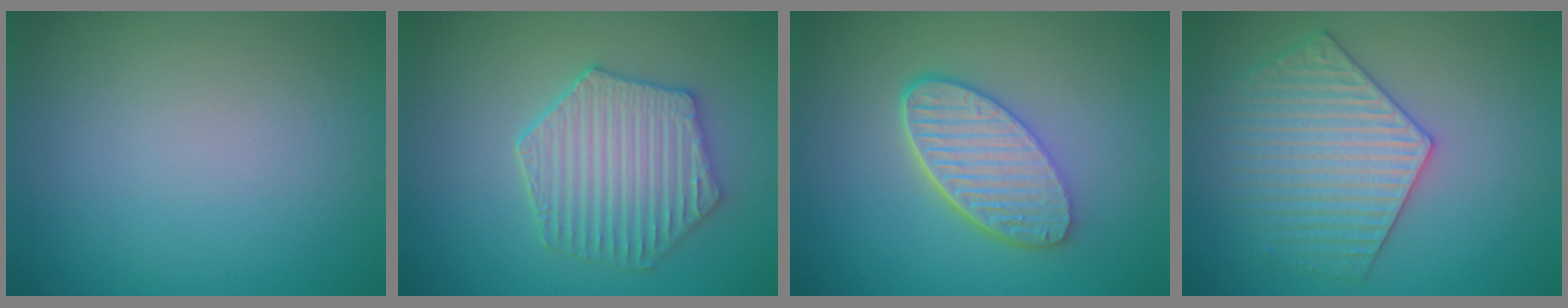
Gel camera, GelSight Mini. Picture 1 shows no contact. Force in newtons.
{"total": 5.2, "press": 4.4, "slide": 2.7}
{"total": 5.7, "press": 4.4, "slide": 3.6}
{"total": 4.7, "press": 4.5, "slide": 1.3}